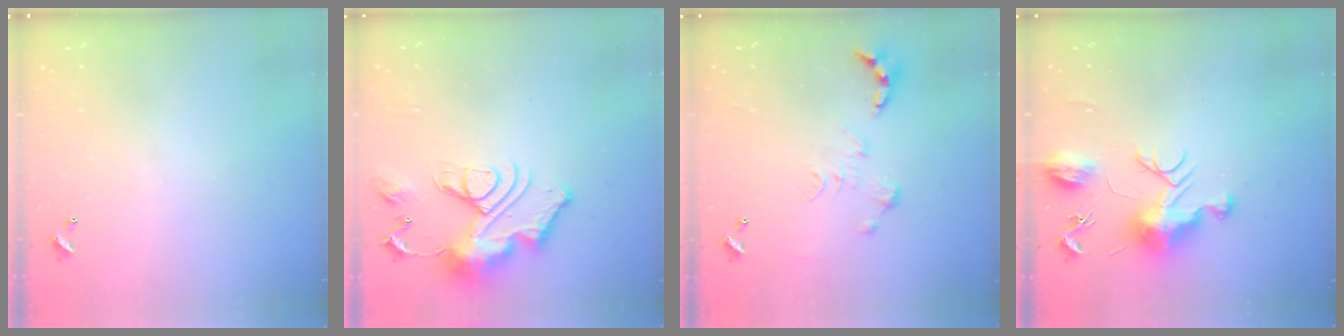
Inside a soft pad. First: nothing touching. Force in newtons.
{"total": 15.3, "press": 15.3, "slide": 1.4}
{"total": 0.0}
{"total": 12.5, "press": 12.5, "slide": 0.5}